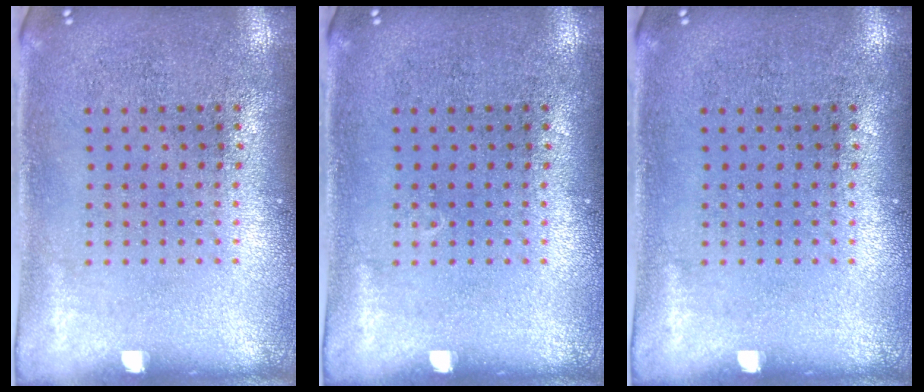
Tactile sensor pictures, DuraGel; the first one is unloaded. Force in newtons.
{"total": 0.0}
{"total": 0.0}